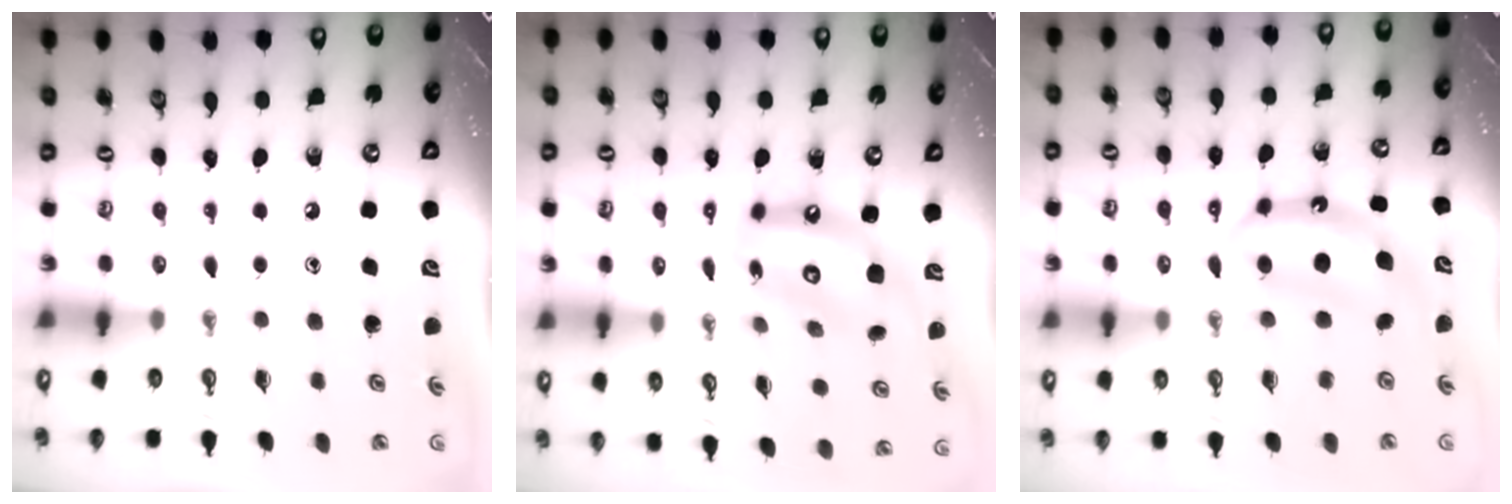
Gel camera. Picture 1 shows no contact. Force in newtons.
{"total": 15.2, "press": 15.1, "slide": 1.7}
{"total": 7.5, "press": 7.5, "slide": 0.4}